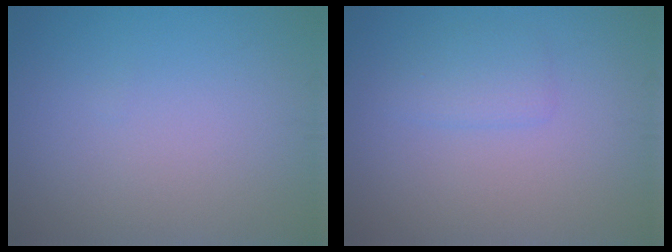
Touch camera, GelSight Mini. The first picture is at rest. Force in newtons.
{"total": 1.7, "press": 1.7, "slide": 0.2}